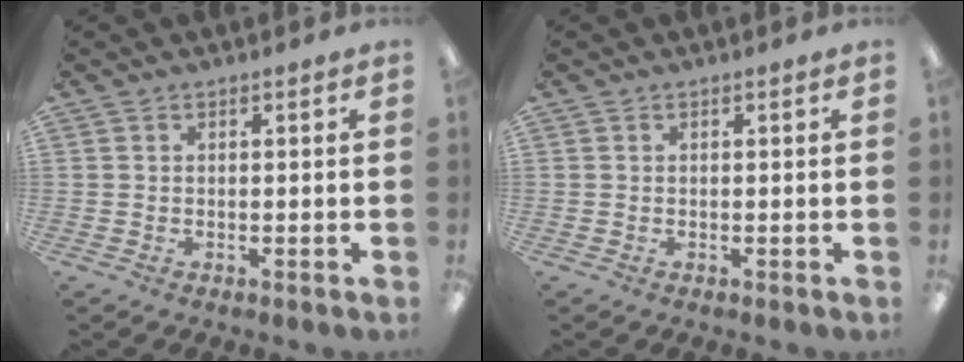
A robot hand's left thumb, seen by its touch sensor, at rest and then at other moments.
{"total": 0.0}